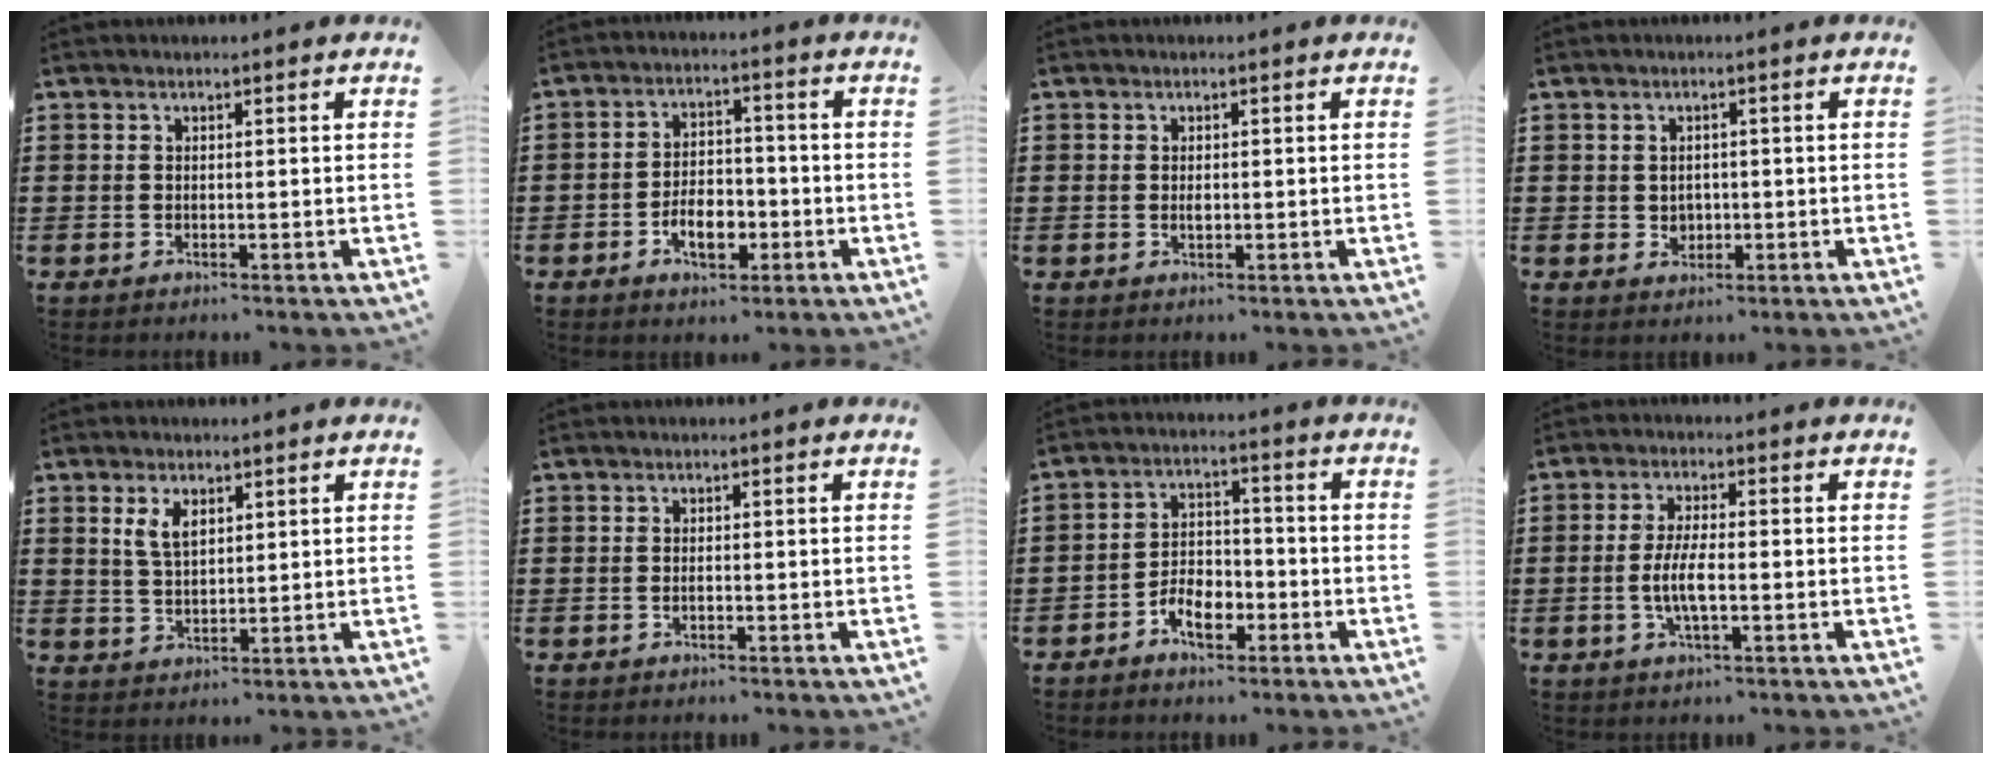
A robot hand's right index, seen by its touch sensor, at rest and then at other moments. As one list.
[{"total": 6.2, "force": [-2.6, 3.5, 4.4], "torque": [-0.071, 0.007, -0.047]}, {"total": 1.1, "force": [-0.1, 0.6, 0.9], "torque": [-0.018, 0.001, -0.002]}, {"total": 1.7, "force": [0.0, 1.6, 0.6], "torque": [-0.017, 0.007, -0.002]}, {"total": 3.7, "force": [1.8, 1.8, 2.7], "torque": [-0.059, 0.006, 0.032]}, {"total": 0.7, "force": [-0.2, 0.2, 0.6], "torque": [-0.013, -0.004, -0.003]}, {"total": 5.5, "force": [-3.2, 3.1, 3.2], "torque": [-0.053, 0.008, -0.061]}, {"total": 4.9, "force": [-1.1, 1.3, 4.6], "torque": [-0.099, -0.003, -0.027]}]